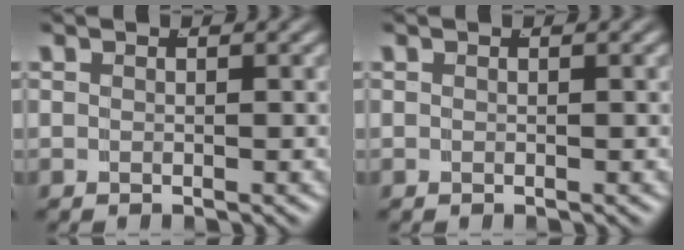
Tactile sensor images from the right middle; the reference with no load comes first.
{"total": 0.0}